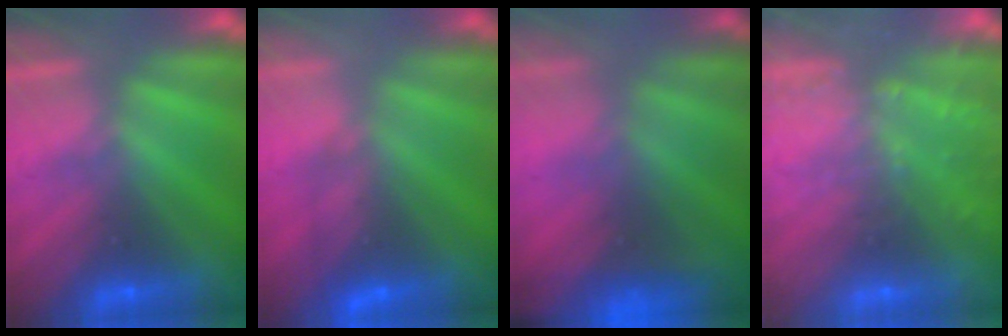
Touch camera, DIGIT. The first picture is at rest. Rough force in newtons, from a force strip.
{"total": 4.7}
{"total": 7.0}
{"total": 7.7}